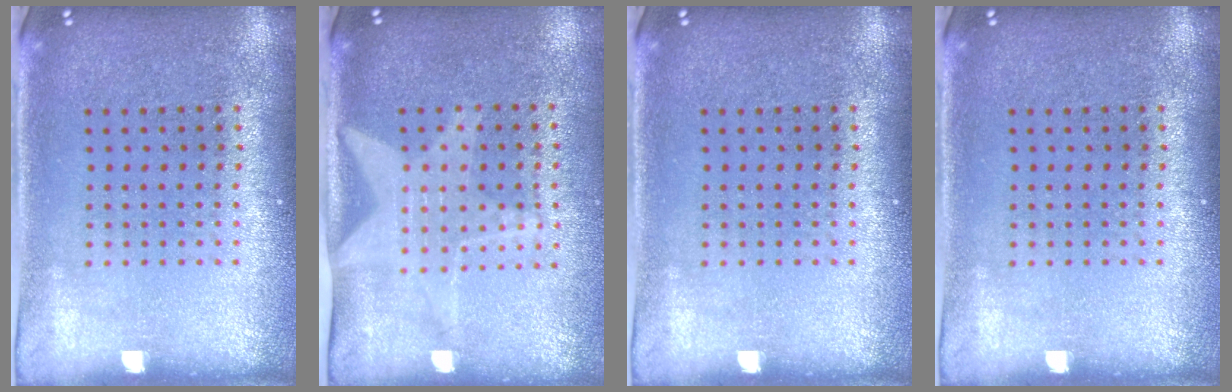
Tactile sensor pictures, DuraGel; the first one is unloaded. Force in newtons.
{"total": 1.8, "press": 1.5, "slide": 1.1}
{"total": 0.0}
{"total": 0.0}